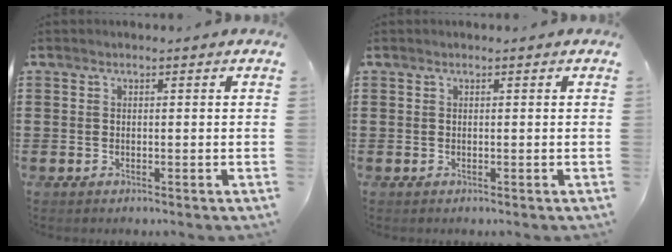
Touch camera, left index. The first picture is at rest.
{"total": 0.0}